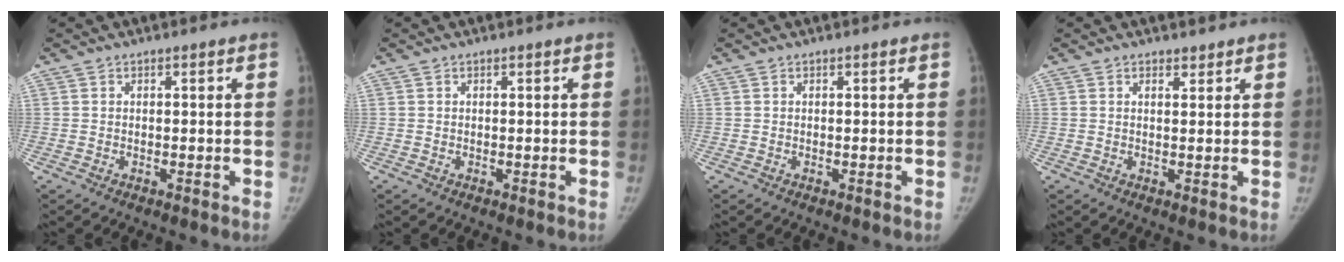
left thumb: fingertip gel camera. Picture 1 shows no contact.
{"total": 0.0}
{"total": 0.0}
{"total": 1.4, "force": [1.2, 0.7, 0.3], "torque": [0.004, -0.009, 0.017]}